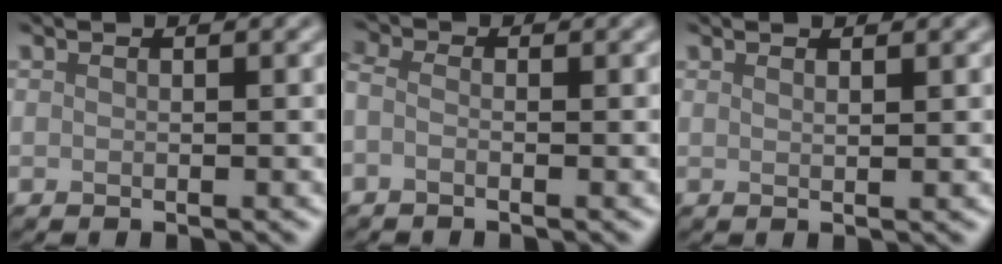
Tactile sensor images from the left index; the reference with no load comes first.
{"total": 1.6, "force": [-0.3, 1.1, 1.2], "torque": [-0.024, 0.000, -0.018]}
{"total": 1.2, "force": [0.8, 0.3, 0.8], "torque": [-0.006, 0.002, 0.005]}